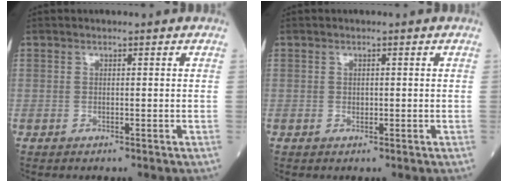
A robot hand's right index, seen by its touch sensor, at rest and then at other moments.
{"total": 0.6, "force": [0.0, 0.5, 0.4], "torque": [-0.007, 0.000, 0.000]}